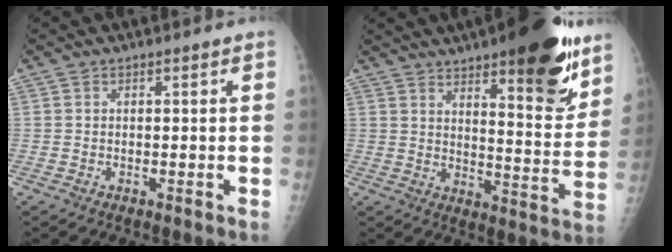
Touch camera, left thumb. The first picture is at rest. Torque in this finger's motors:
{"motor_torque": [2.38, 1.40, 1.50, -1.27, 0.41]}